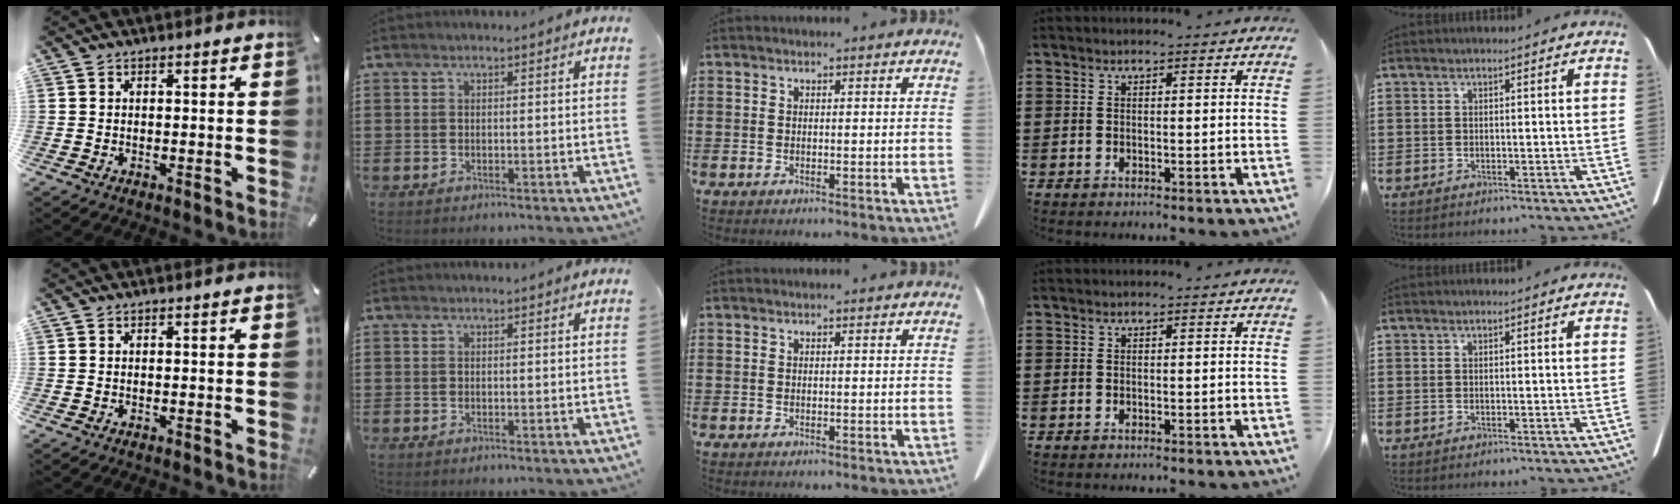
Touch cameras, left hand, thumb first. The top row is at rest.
{}